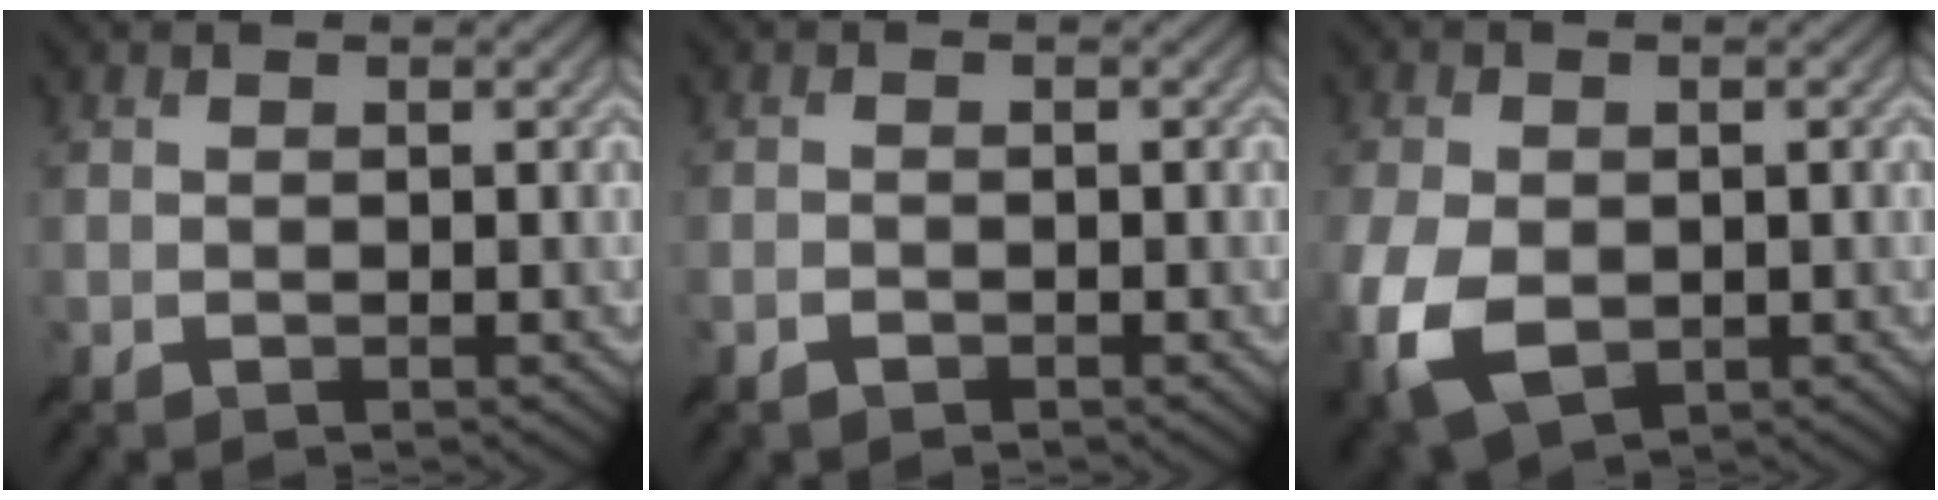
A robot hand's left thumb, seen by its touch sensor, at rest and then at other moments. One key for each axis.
{"total": 1.2, "fx": -0.9, "fy": 0.6, "fz": 0.4, "tx": -0.009, "ty": -0.002, "tz": -0.020}
{"total": 9.0, "fx": -2.7, "fy": 5.5, "fz": 6.5, "tx": -0.172, "ty": -0.031, "tz": -0.041}